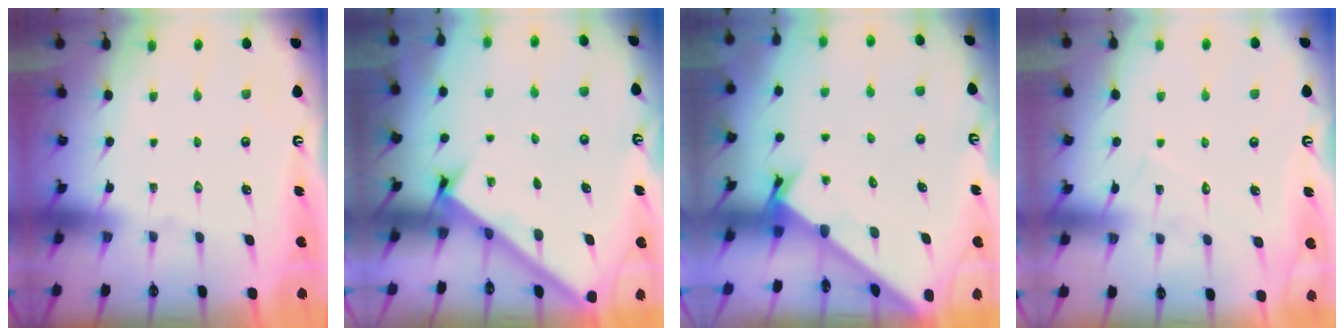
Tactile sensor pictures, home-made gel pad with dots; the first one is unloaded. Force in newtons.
{"total": 2.7, "press": 2.7, "slide": 0.3}
{"total": 2.1, "press": 2.1, "slide": 0.1}
{"total": 7.2, "press": 7.2, "slide": 0.5}